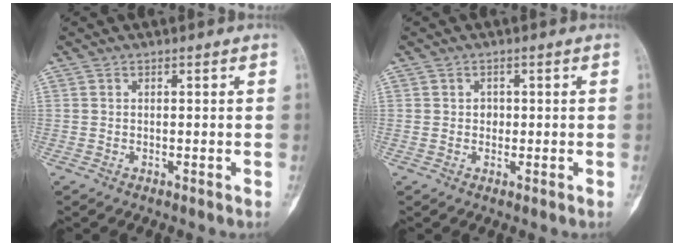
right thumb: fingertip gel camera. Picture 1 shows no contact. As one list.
[{"total": 1.6, "force": [0.0, 1.4, 0.7], "torque": [-0.003, 0.004, -0.002]}]